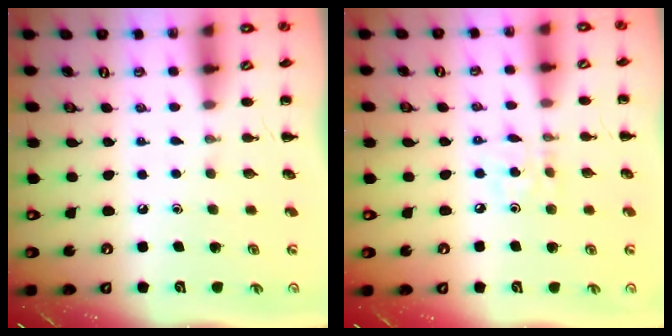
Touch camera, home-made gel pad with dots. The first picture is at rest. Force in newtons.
{"total": 3.8, "press": 3.7, "slide": 0.9}